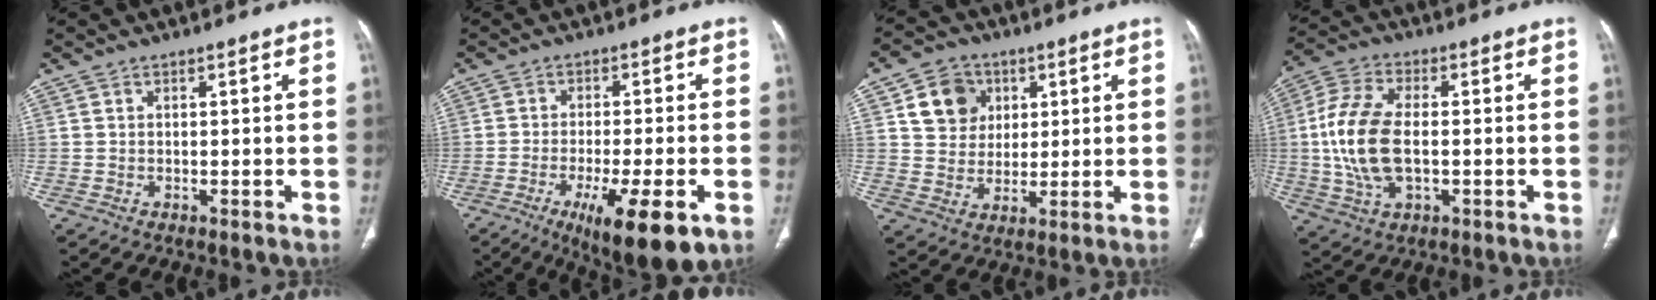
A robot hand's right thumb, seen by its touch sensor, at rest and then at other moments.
{"total": 13.4, "force": [-6.2, 3.1, 11.4], "torque": [-0.166, -0.004, -0.089]}
{"total": 9.4, "force": [3.4, 8.0, 3.6], "torque": [-0.025, -0.007, 0.060]}
{"total": 15.0, "force": [-0.9, 7.9, 12.8], "torque": [-0.280, 0.016, -0.020]}